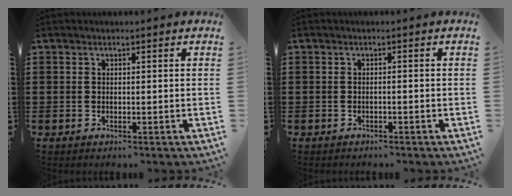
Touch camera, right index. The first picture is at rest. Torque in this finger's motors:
{"motor_torque": [-0.62, 0.56, 0.00, -0.01]}